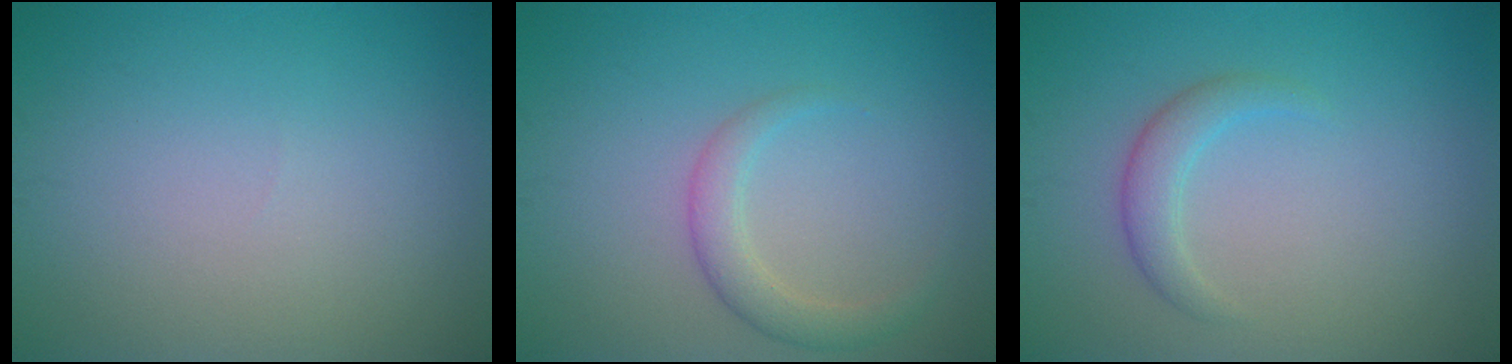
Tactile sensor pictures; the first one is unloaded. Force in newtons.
{"total": 2.4, "press": 2.4, "slide": 0.1}
{"total": 2.0, "press": 2.0, "slide": 0.1}